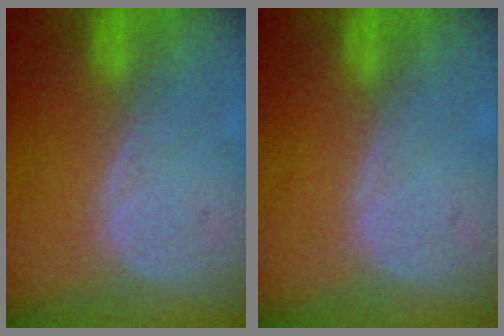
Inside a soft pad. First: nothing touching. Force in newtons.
{"total": 0.0}